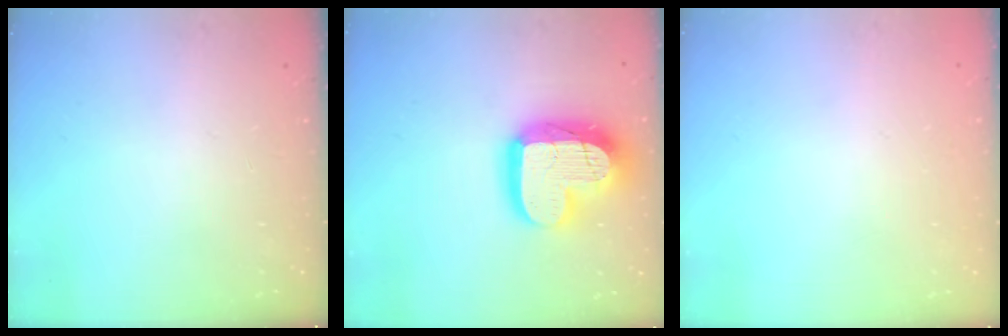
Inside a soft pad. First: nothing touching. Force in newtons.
{"total": 21.7, "press": 21.6, "slide": 1.9}
{"total": 0.0}